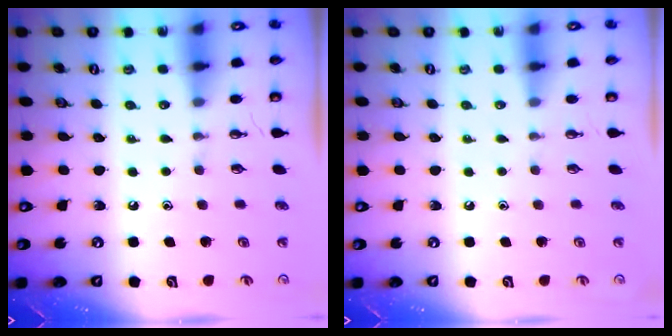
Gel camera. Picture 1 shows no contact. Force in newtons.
{"total": 0.0}